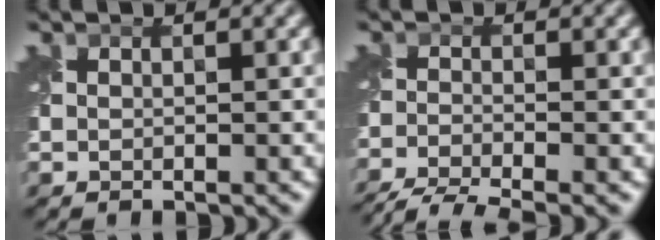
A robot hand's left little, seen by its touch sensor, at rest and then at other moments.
{"total": 6.1, "force": [-5.4, 1.0, 2.7], "torque": [-0.057, -0.033, -0.101]}